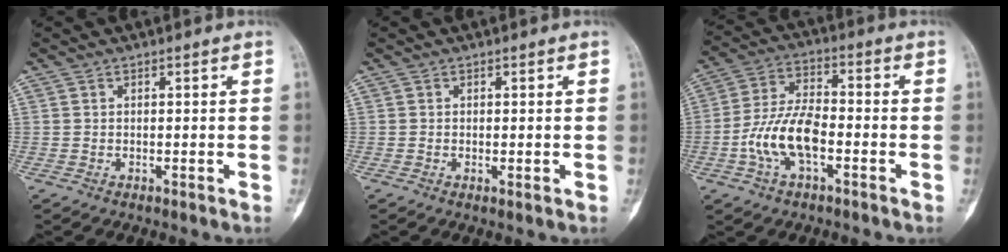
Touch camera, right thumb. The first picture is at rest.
{"total": 0.7, "force": [-0.1, 0.2, 0.6], "torque": [-0.009, -0.002, -0.002]}
{"total": 11.2, "force": [-3.3, 5.4, 9.3], "torque": [-0.185, 0.031, -0.068]}